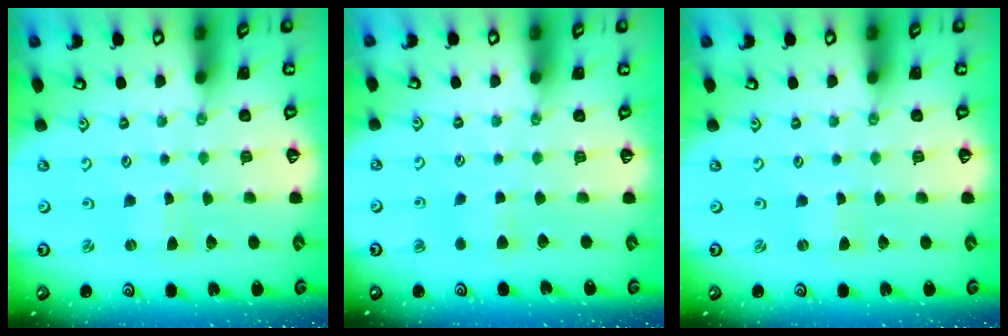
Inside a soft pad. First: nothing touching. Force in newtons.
{"total": 5.0, "press": 4.9, "slide": 0.7}
{"total": 0.0}